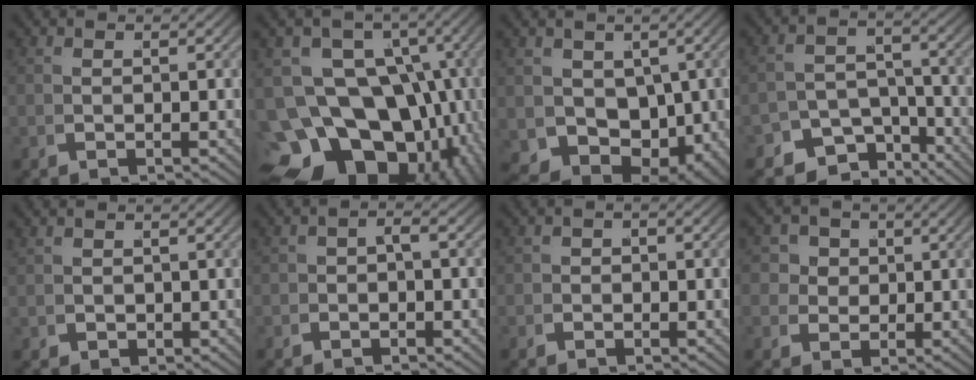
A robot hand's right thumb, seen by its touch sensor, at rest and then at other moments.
{"total": 22.7, "force": [-6.3, 17.6, 13.0], "torque": [-0.264, -0.090, -0.090]}
{"total": 11.8, "force": [-2.6, 8.9, 7.3], "torque": [-0.154, -0.071, -0.018]}
{"total": 7.8, "force": [-5.4, 4.8, 3.0], "torque": [-0.031, -0.024, -0.089]}
{"total": 1.7, "force": [-0.2, 1.4, 0.9], "torque": [-0.017, -0.015, 0.009]}
{"total": 1.5, "force": [-0.8, 1.0, 0.9], "torque": [-0.011, 0.006, -0.017]}
{"total": 1.3, "force": [-0.6, 1.1, 0.6], "torque": [-0.005, 0.000, -0.014]}
{"total": 7.0, "force": [0.7, 5.9, 3.7], "torque": [-0.068, -0.012, 0.011]}